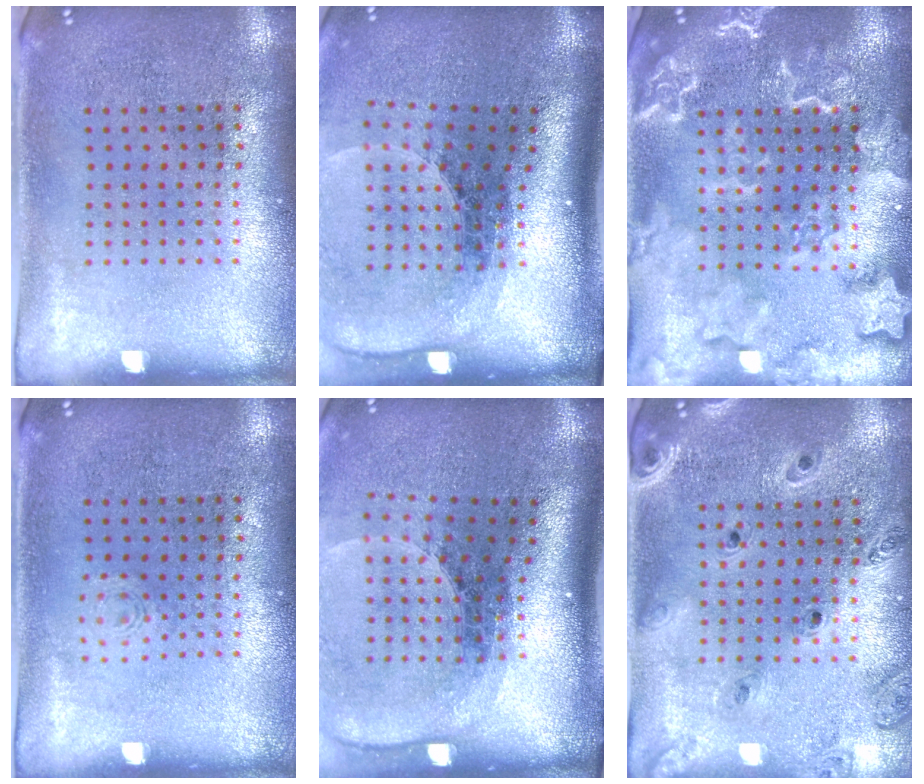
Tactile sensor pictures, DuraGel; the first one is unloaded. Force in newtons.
{"total": 2.6, "press": 1.9, "slide": 1.8}
{"total": 4.7, "press": 4.7, "slide": 0.7}
{"total": 0.6, "press": 0.6, "slide": 0.1}
{"total": 2.6, "press": 1.9, "slide": 1.8}
{"total": 1.4, "press": 1.4, "slide": 0.1}